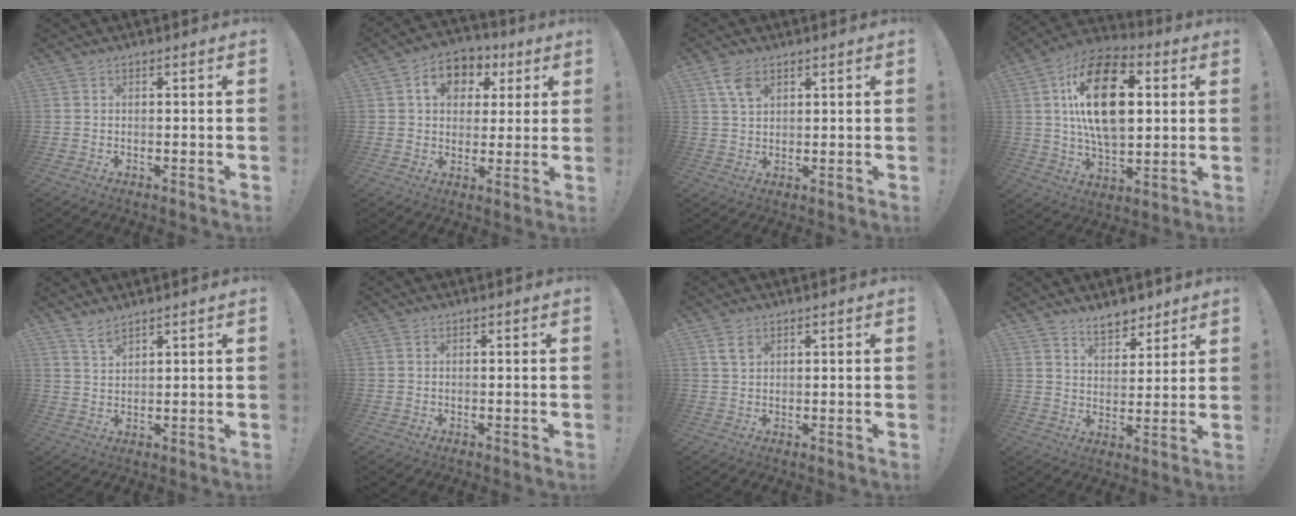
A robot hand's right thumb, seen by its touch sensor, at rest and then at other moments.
{"total": 10.2, "force": [3.7, 8.2, 4.8], "torque": [-0.064, -0.008, 0.070]}
{"total": 5.5, "force": [3.1, 2.9, 3.5], "torque": [-0.057, -0.012, 0.058]}
{"total": 23.3, "force": [4.8, 13.5, 18.4], "torque": [-0.323, 0.001, 0.077]}
{"total": 3.4, "force": [2.9, 0.6, 1.6], "torque": [-0.022, -0.024, 0.051]}
{"total": 0.0}
{"total": 3.1, "force": [1.6, 1.9, 1.8], "torque": [-0.023, -0.001, 0.028]}
{"total": 8.2, "force": [6.3, 4.2, 3.1], "torque": [-0.034, -0.039, 0.118]}